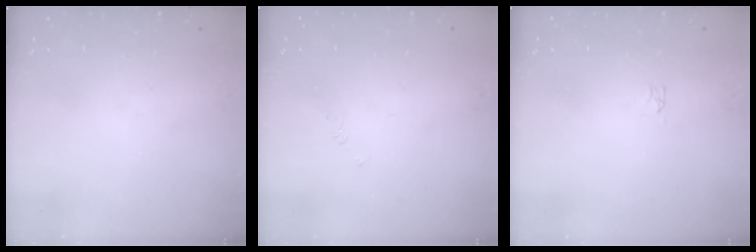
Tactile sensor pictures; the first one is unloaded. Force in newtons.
{"total": 1.7, "press": 1.7, "slide": 0.3}
{"total": 0.0}